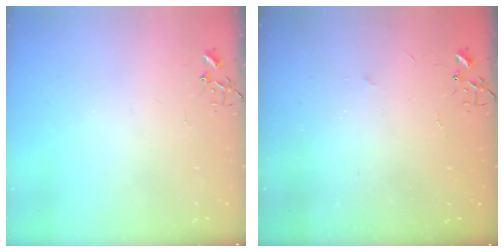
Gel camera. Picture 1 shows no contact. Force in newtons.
{"total": 2.2, "press": 2.2, "slide": 0.3}